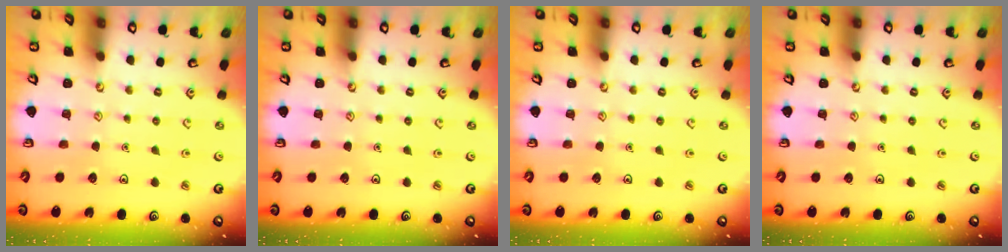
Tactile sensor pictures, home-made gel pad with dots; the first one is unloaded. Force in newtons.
{"total": 0.0}
{"total": 0.0}
{"total": 0.0}